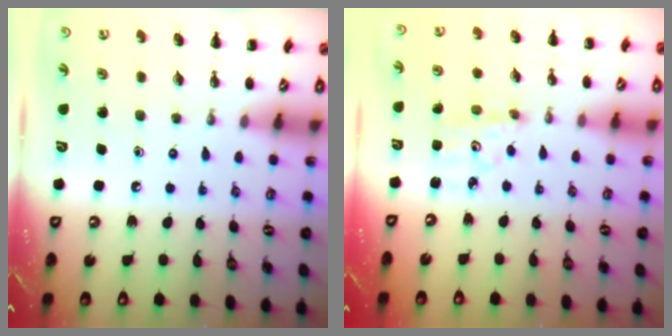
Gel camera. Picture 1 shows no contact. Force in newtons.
{"total": 2.9, "press": 2.8, "slide": 0.7}